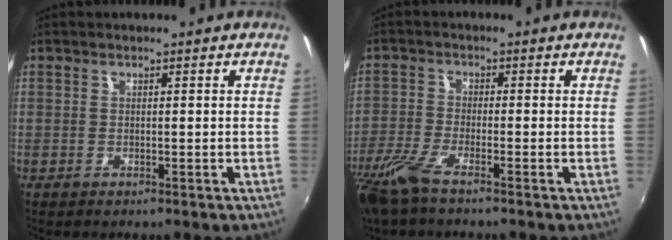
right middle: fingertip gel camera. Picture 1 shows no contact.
{"total": 7.4, "force": [-5.5, 1.0, 4.8], "torque": [-0.122, -0.024, -0.112]}